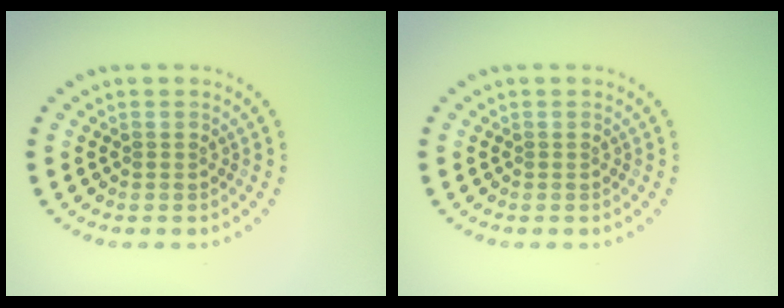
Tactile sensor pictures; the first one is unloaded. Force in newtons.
{"total": 0.0}